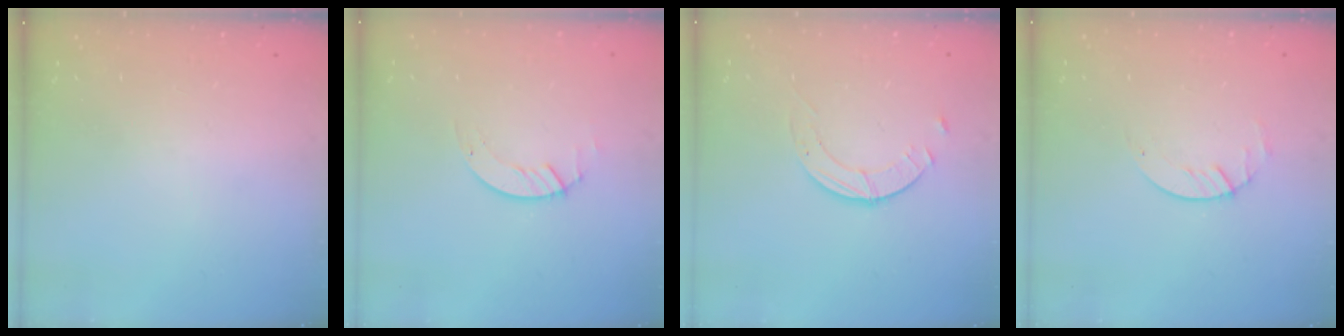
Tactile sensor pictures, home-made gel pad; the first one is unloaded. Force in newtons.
{"total": 1.3, "press": 1.3, "slide": 0.2}
{"total": 2.3, "press": 2.3, "slide": 0.3}
{"total": 1.7, "press": 1.6, "slide": 0.2}